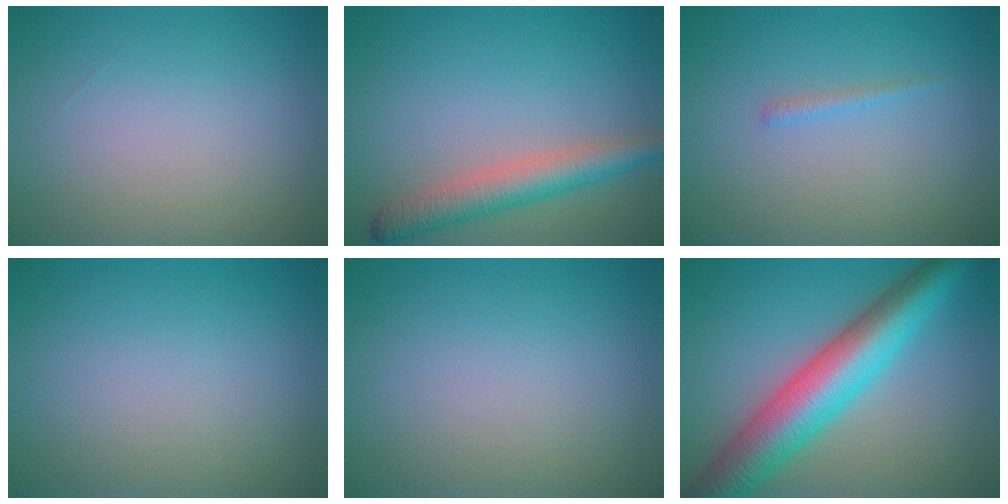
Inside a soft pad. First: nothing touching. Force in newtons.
{"total": 4.3, "press": 4.3, "slide": 0.2}
{"total": 0.7, "press": 0.7, "slide": 0.1}
{"total": 0.0}
{"total": 0.0}
{"total": 9.2, "press": 9.2, "slide": 0.1}